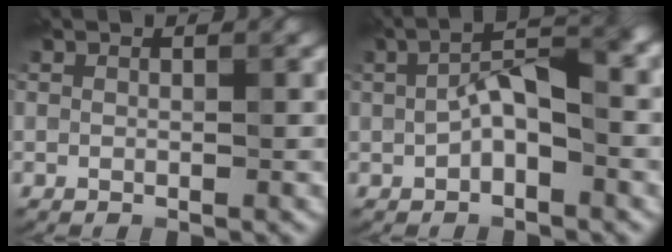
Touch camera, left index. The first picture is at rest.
{"total": 5.3, "force": [-0.2, 2.3, 4.7], "torque": [-0.084, 0.013, -0.007]}